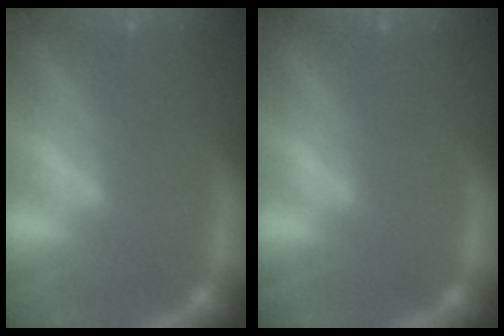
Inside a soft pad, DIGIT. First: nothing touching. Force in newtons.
{"total": 0.0}